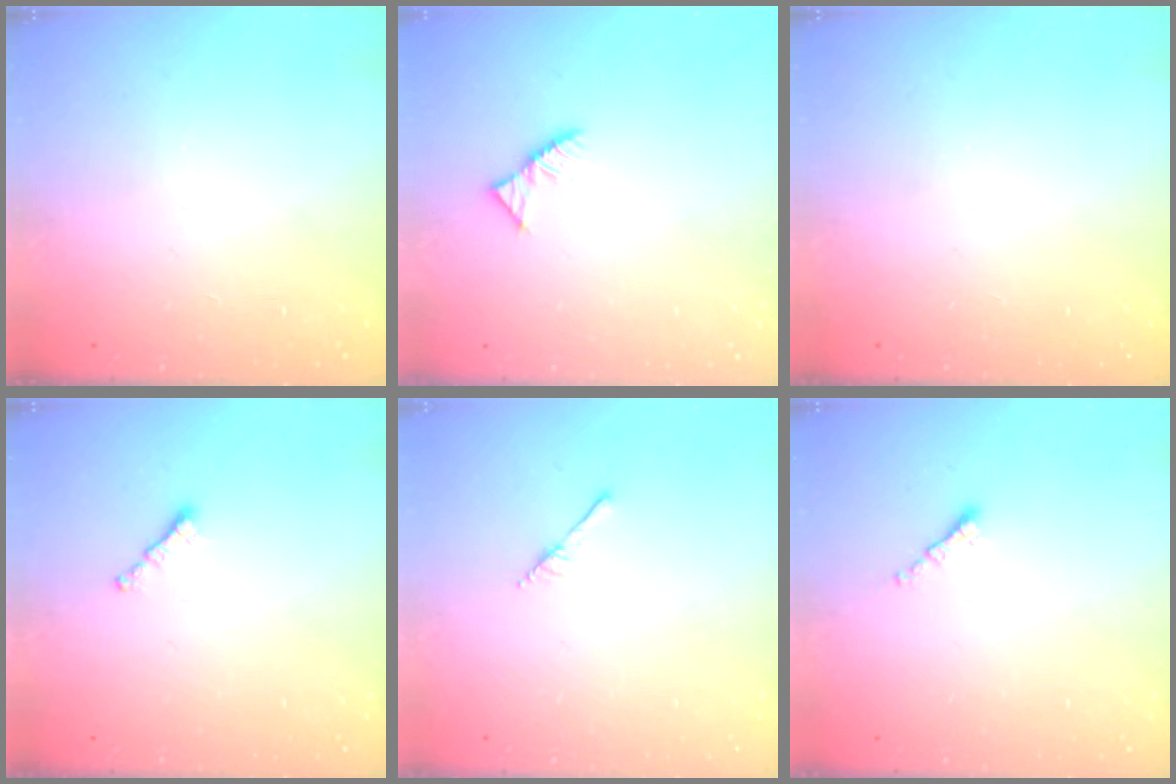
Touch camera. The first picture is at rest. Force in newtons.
{"total": 4.4, "press": 4.3, "slide": 0.7}
{"total": 0.0}
{"total": 0.8, "press": 0.7, "slide": 0.4}
{"total": 1.7, "press": 1.7, "slide": 0.1}
{"total": 1.3, "press": 1.2, "slide": 0.6}